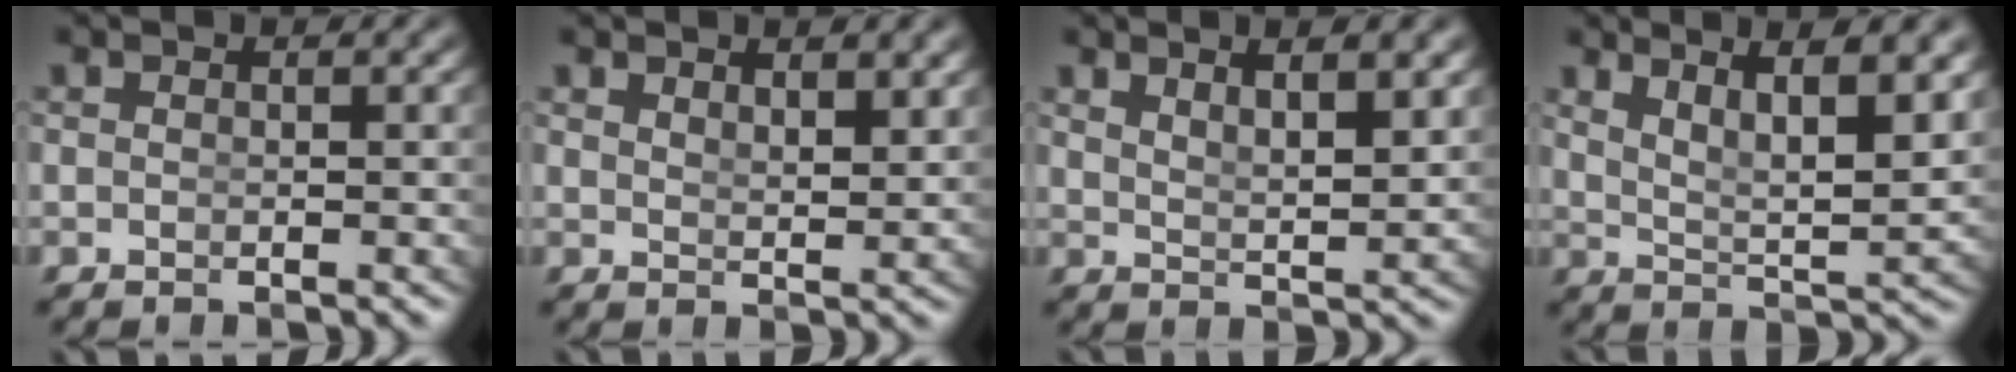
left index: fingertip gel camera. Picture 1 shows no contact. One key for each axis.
{"total": 1.8, "fx": 1.6, "fy": -0.4, "fz": 0.6, "tx": -0.006, "ty": -0.015, "tz": 0.038}
{"total": 3.6, "fx": 2.5, "fy": 0.3, "fz": 2.6, "tx": -0.042, "ty": -0.010, "tz": 0.052}
{"total": 6.6, "fx": 3.4, "fy": 2.2, "fz": 5.2, "tx": -0.073, "ty": -0.005, "tz": 0.058}